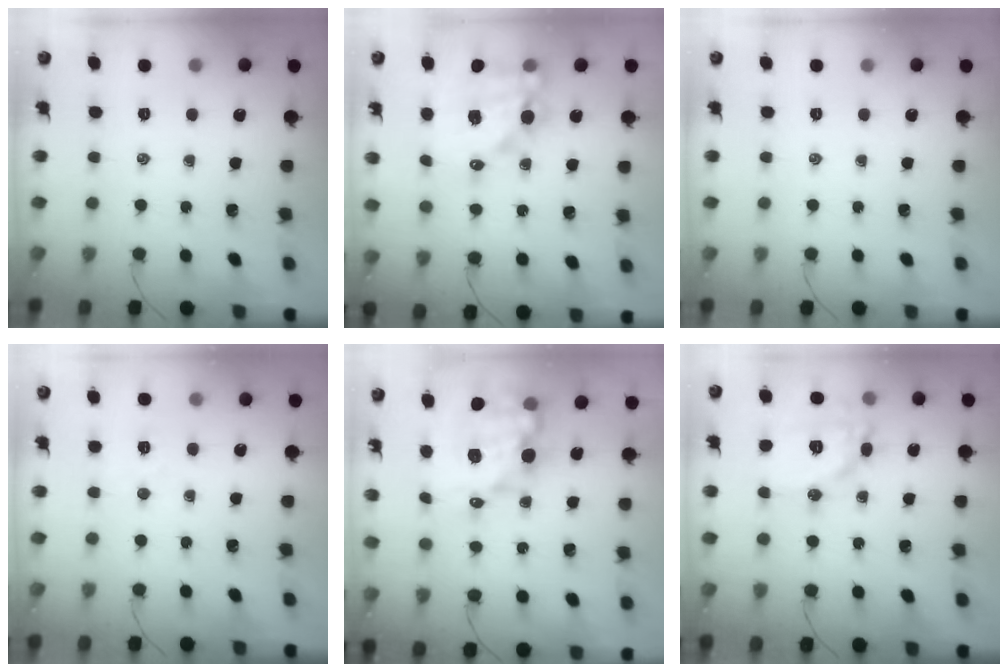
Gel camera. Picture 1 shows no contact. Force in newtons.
{"total": 13.2, "press": 12.9, "slide": 3.1}
{"total": 0.0}
{"total": 4.8, "press": 4.7, "slide": 1.2}
{"total": 13.6, "press": 13.1, "slide": 3.6}
{"total": 14.3, "press": 14.3, "slide": 0.9}